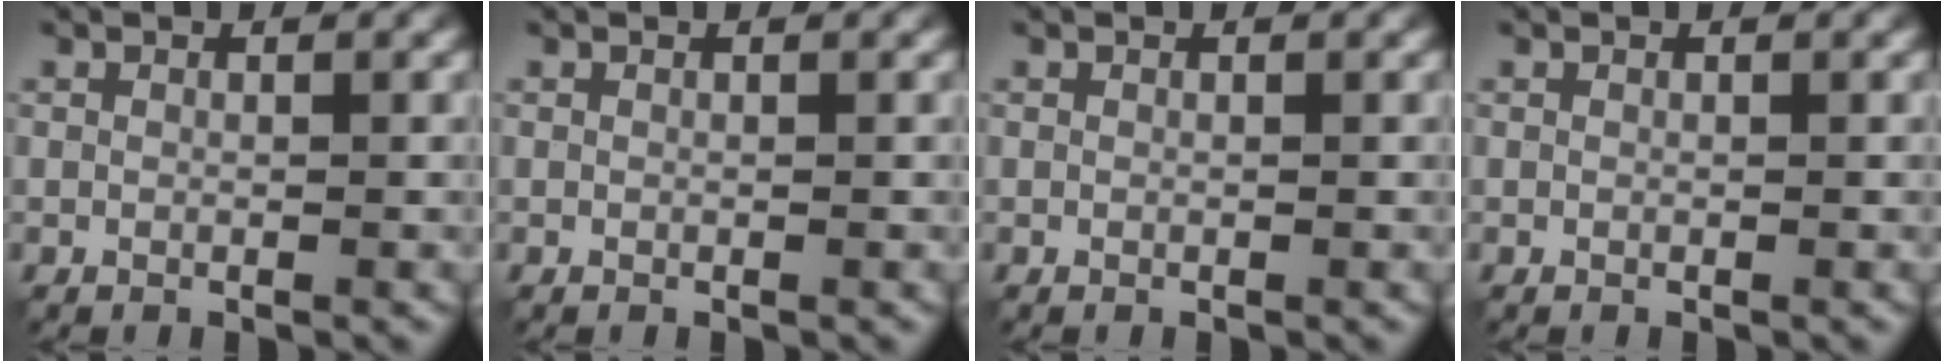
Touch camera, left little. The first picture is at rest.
{"total": 0.0}
{"total": 0.0}
{"total": 0.0}